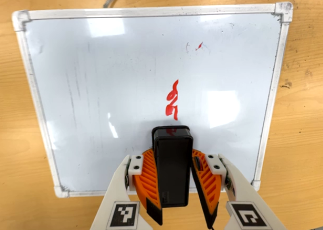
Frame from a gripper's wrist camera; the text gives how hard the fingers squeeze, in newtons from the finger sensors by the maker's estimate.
{"total": 9.2, "left": 9.2, "right": 9.3}